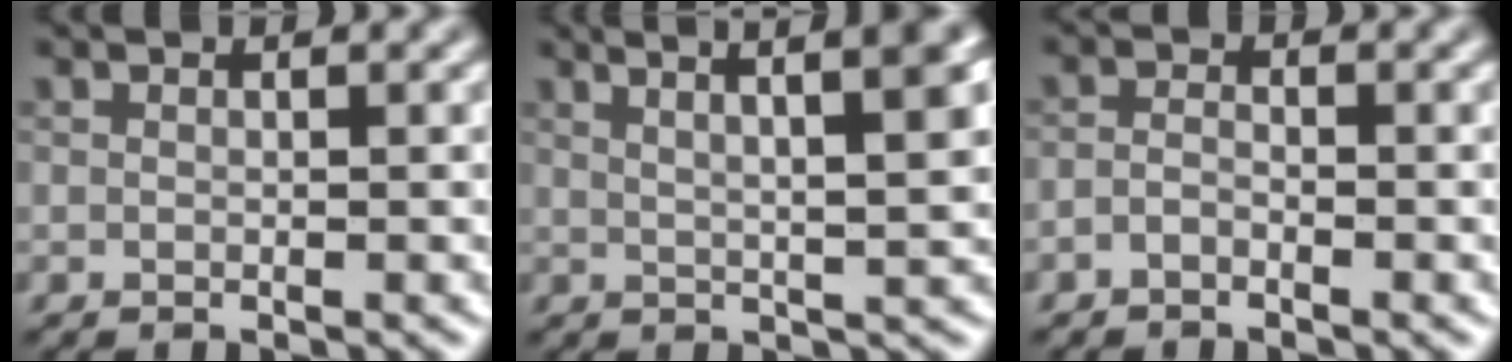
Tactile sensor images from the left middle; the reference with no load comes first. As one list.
[{"total": 7.7, "force": [3.7, 2.2, 6.4], "torque": [-0.052, 0.043, 0.023]}, {"total": 1.4, "force": [-1.3, 0.1, 0.3], "torque": [-0.011, 0.003, -0.021]}]